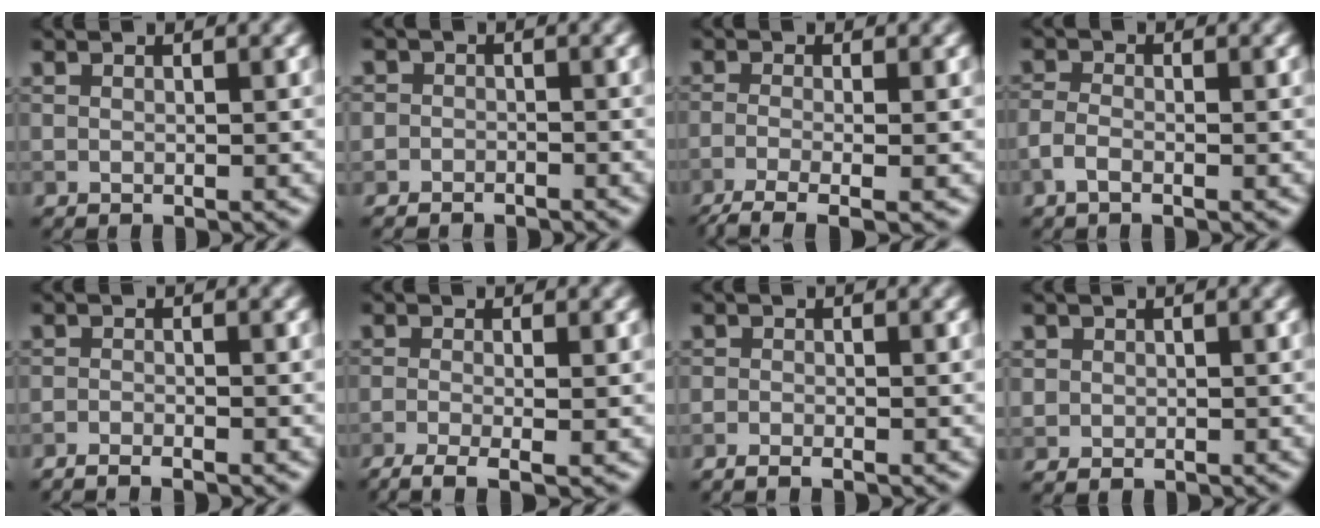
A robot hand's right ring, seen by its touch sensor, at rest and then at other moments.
{"total": 1.6, "force": [-1.1, 1.1, -0.1], "torque": [0.021, 0.003, -0.025]}
{"total": 4.7, "force": [-2.6, 1.4, 3.7], "torque": [-0.061, -0.009, -0.056]}
{"total": 1.7, "force": [-0.9, 0.7, 1.2], "torque": [-0.027, 0.001, -0.025]}
{"total": 2.3, "force": [-1.9, 0.4, 1.3], "torque": [-0.023, 0.003, -0.036]}
{"total": 4.1, "force": [-2.2, 1.3, 3.2], "torque": [-0.053, -0.011, -0.044]}
{"total": 1.4, "force": [-1.1, 0.4, 0.8], "torque": [-0.014, -0.003, -0.021]}
{"total": 1.1, "force": [0.0, 1.1, 0.0], "torque": [0.013, -0.003, 0.001]}